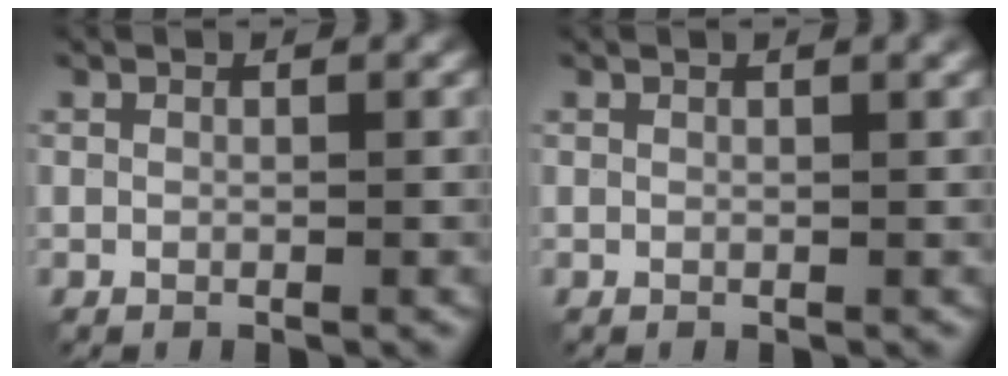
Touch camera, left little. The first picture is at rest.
{"total": 1.2, "force": [0.7, 0.3, 1.0], "torque": [-0.008, 0.006, 0.007]}